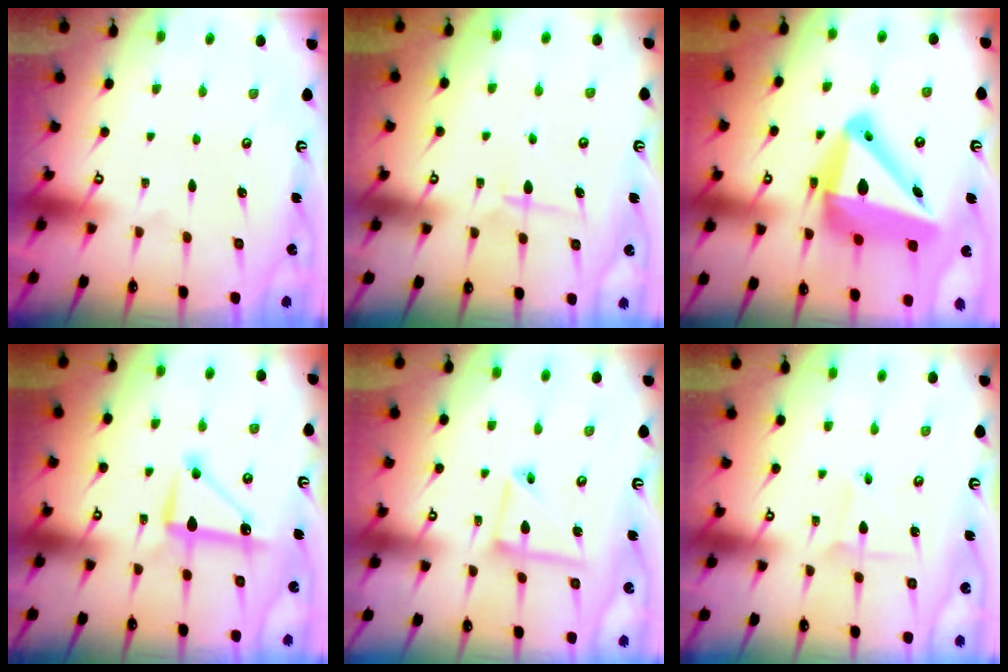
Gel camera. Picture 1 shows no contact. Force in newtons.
{"total": 5.9, "press": 5.9, "slide": 0.9}
{"total": 19.7, "press": 19.5, "slide": 3.0}
{"total": 10.2, "press": 10.2, "slide": 0.4}
{"total": 10.1, "press": 10.1, "slide": 1.0}
{"total": 2.0, "press": 2.0, "slide": 0.2}